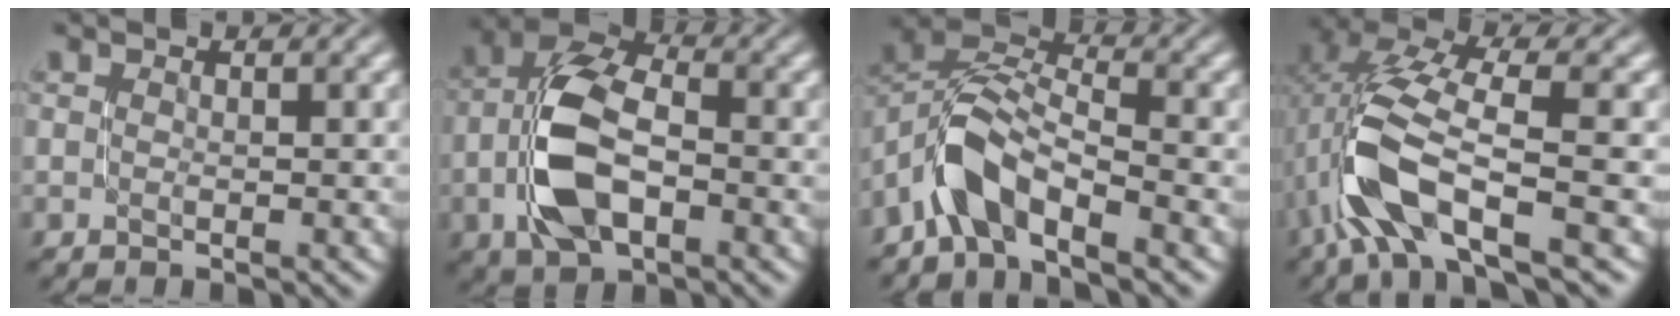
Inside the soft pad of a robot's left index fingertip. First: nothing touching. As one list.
[{"total": 7.6, "force": [-1.7, 4.4, 6.0], "torque": [-0.131, 0.014, -0.037]}, {"total": 5.3, "force": [-3.4, 2.3, 3.4], "torque": [-0.062, 0.014, -0.072]}, {"total": 8.0, "force": [-2.1, 2.7, 7.2], "torque": [-0.158, 0.009, -0.050]}]